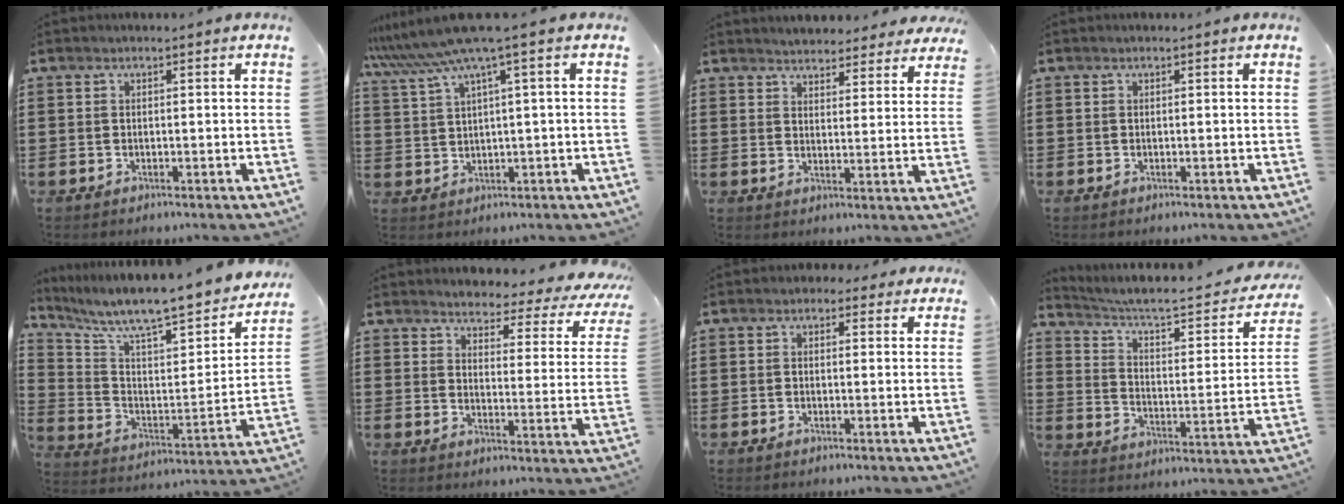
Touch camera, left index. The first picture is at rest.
{"total": 6.3, "force": [3.1, -0.5, 5.4], "torque": [-0.131, -0.028, 0.047]}
{"total": 3.8, "force": [3.7, 0.4, -0.1], "torque": [-0.007, -0.019, 0.066]}
{"total": 0.0}
{"total": 8.1, "force": [7.0, 1.0, 3.9], "torque": [-0.094, -0.070, 0.109]}
{"total": 3.1, "force": [2.9, 0.8, 0.9], "torque": [-0.030, -0.028, 0.041]}
{"total": 1.6, "force": [0.7, 1.4, 0.3], "torque": [-0.005, 0.006, 0.011]}
{"total": 5.3, "force": [4.1, 0.9, 3.2], "torque": [-0.083, -0.032, 0.061]}